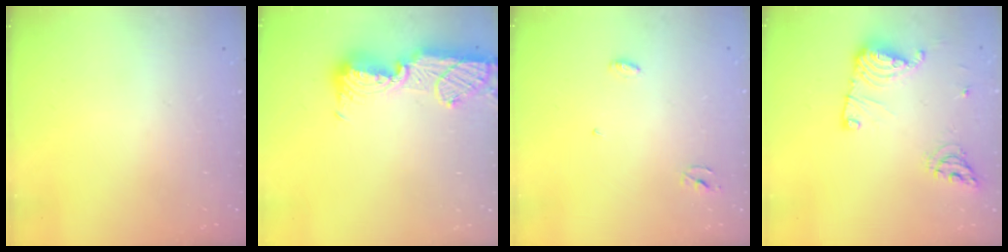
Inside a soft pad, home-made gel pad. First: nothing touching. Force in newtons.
{"total": 13.9, "press": 13.8, "slide": 1.2}
{"total": 3.3, "press": 3.3, "slide": 0.3}
{"total": 13.5, "press": 13.4, "slide": 1.2}